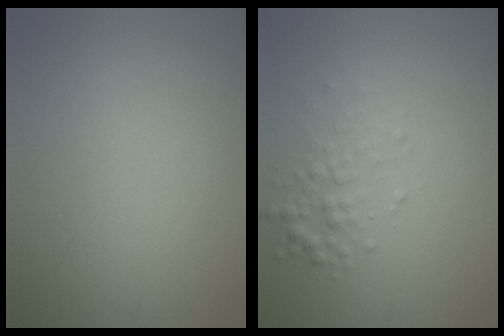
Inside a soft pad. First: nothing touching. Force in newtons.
{"total": 2.0, "press": 2.0, "slide": 0.1}